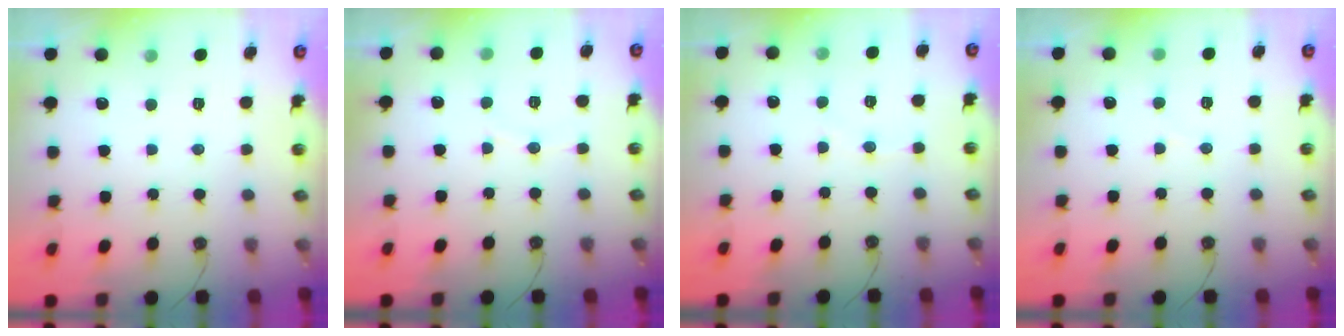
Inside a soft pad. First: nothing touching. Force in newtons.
{"total": 4.4, "press": 4.4, "slide": 0.4}
{"total": 5.0, "press": 5.0, "slide": 0.4}
{"total": 3.7, "press": 3.6, "slide": 0.3}